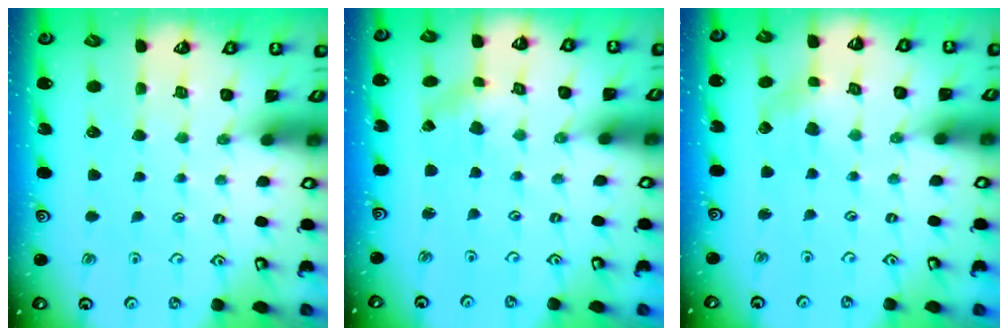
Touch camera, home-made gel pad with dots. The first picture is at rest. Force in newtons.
{"total": 0.8, "press": 0.8, "slide": 0.1}
{"total": 3.0, "press": 2.9, "slide": 0.3}